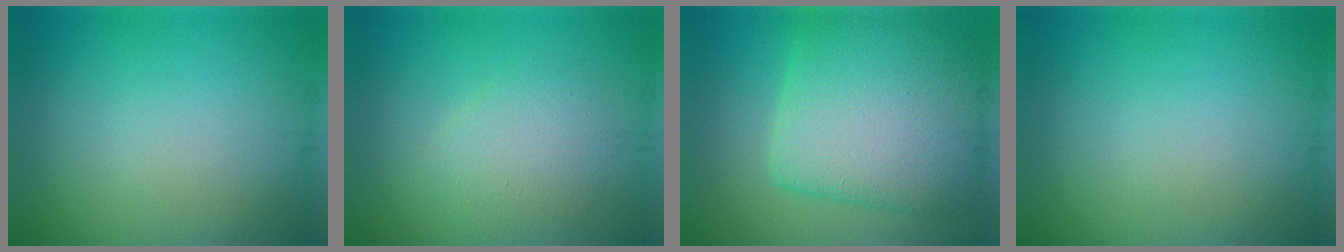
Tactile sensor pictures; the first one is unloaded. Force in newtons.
{"total": 3.3, "press": 3.3, "slide": 0.2}
{"total": 10.5, "press": 10.5, "slide": 0.4}
{"total": 0.0}